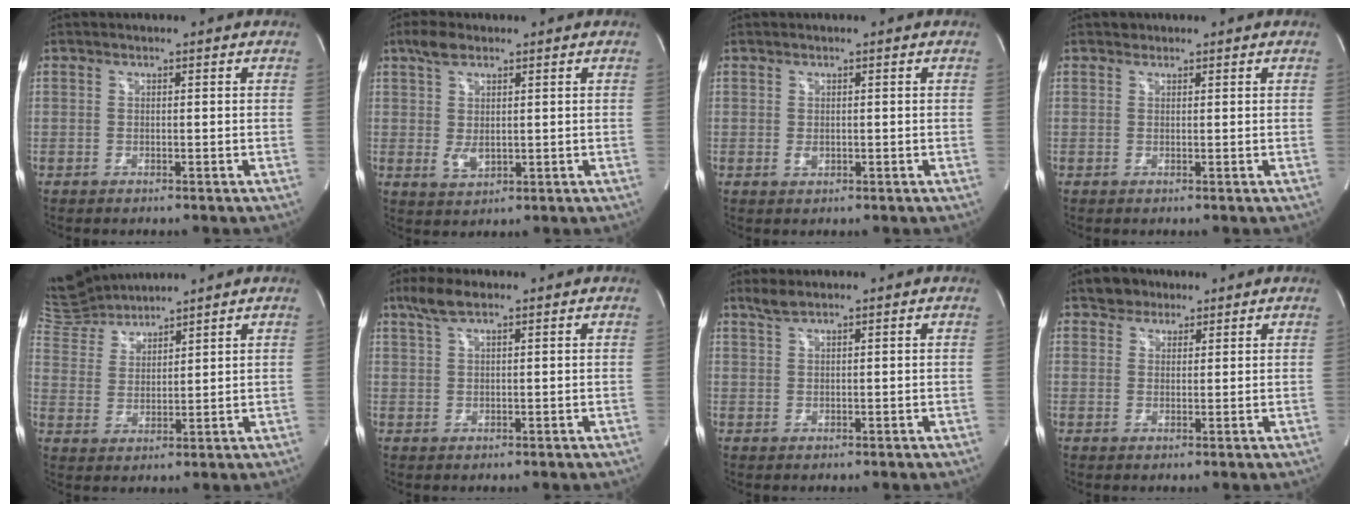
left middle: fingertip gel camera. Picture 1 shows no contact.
{"total": 5.3, "force": [2.1, 2.6, 4.1], "torque": [-0.086, 0.001, 0.044]}
{"total": 0.9, "force": [0.0, 0.7, 0.6], "torque": [-0.010, -0.001, 0.001]}
{"total": 0.6, "force": [0.5, 0.4, 0.0], "torque": [0.000, 0.001, 0.006]}
{"total": 7.9, "force": [7.9, 0.8, 0.5], "torque": [-0.027, 0.014, 0.167]}
{"total": 3.9, "force": [2.8, 0.8, 2.6], "torque": [-0.063, 0.014, 0.057]}
{"total": 1.9, "force": [1.7, 0.0, 0.9], "torque": [-0.025, 0.009, 0.037]}
{"total": 3.1, "force": [2.3, 2.1, 0.2], "torque": [-0.004, 0.012, 0.034]}